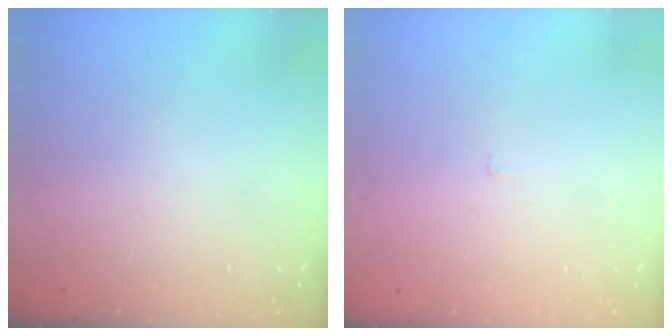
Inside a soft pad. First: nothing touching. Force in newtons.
{"total": 2.3, "press": 2.3, "slide": 0.2}